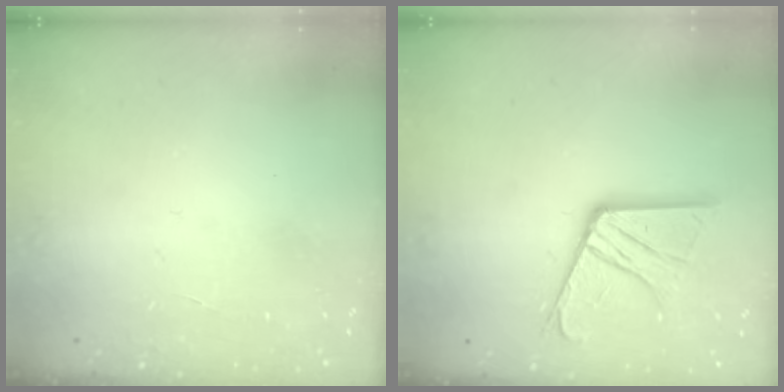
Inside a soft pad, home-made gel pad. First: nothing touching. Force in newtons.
{"total": 15.3, "press": 15.2, "slide": 1.5}